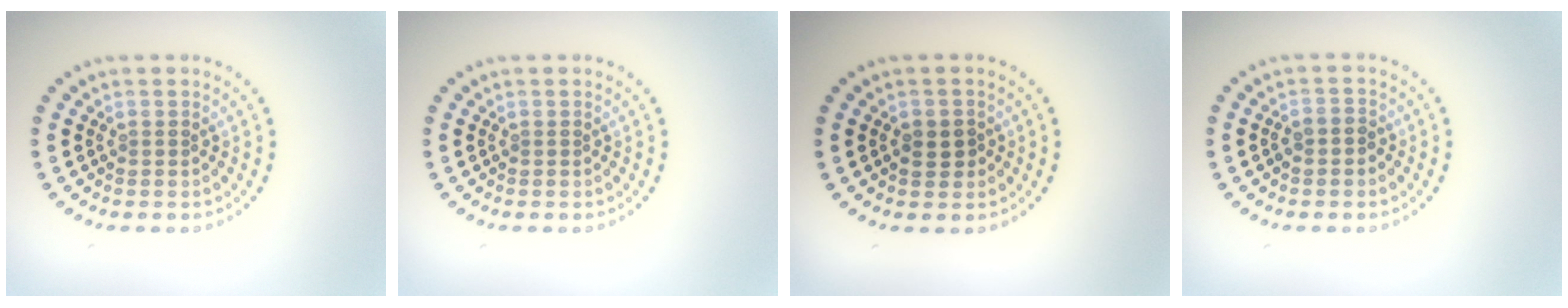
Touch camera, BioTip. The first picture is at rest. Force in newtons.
{"total": 0.0}
{"total": 1.9, "press": 1.8, "slide": 0.4}
{"total": 1.5, "press": 1.3, "slide": 0.8}